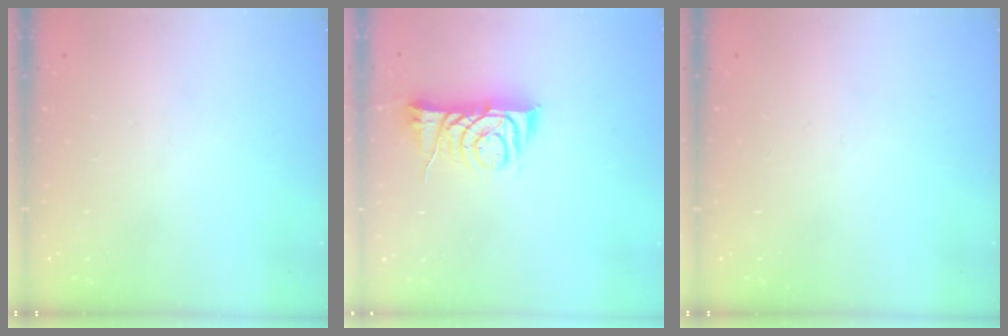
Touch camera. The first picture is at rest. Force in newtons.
{"total": 8.3, "press": 8.3, "slide": 0.6}
{"total": 0.0}